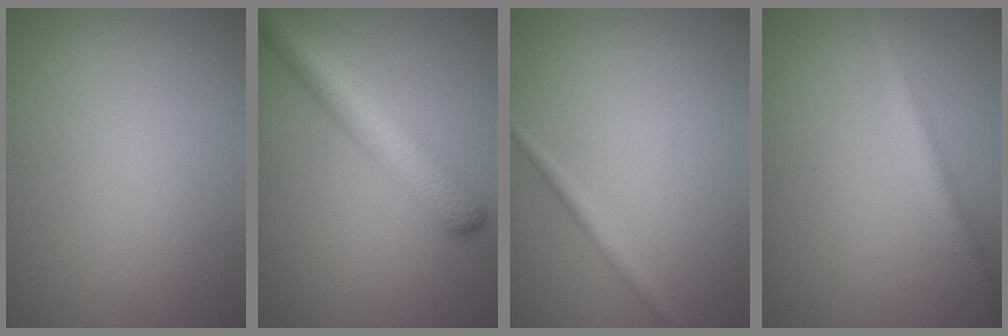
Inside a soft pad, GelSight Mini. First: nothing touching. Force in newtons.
{"total": 5.6, "press": 5.6, "slide": 0.1}
{"total": 1.0, "press": 1.0, "slide": 0.1}
{"total": 2.8, "press": 2.8, "slide": 0.1}